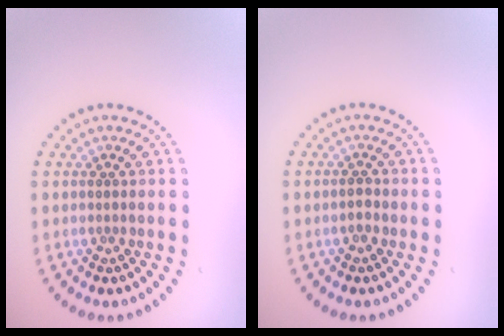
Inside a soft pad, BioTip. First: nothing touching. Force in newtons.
{"total": 0.9, "press": 0.9, "slide": 0.2}